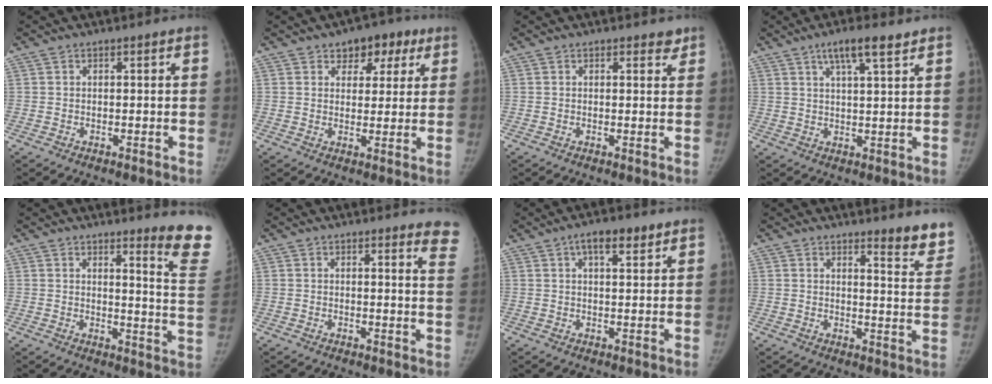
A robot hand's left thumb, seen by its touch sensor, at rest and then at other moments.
{"total": 7.1, "force": [3.8, 5.0, 3.3], "torque": [0.004, -0.009, 0.049]}
{"total": 1.4, "force": [1.1, 0.7, 0.4], "torque": [0.012, -0.007, 0.009]}
{"total": 6.4, "force": [4.1, 1.0, 4.8], "torque": [-0.079, -0.013, 0.071]}
{"total": 11.8, "force": [9.5, 0.6, 6.9], "torque": [-0.062, -0.101, 0.101]}
{"total": 6.8, "force": [6.3, 1.0, 2.5], "torque": [-0.002, -0.048, 0.039]}
{"total": 5.7, "force": [3.2, 2.1, 4.2], "torque": [-0.049, -0.006, 0.046]}
{"total": 8.2, "force": [7.0, 1.3, 4.0], "torque": [-0.024, -0.058, 0.075]}